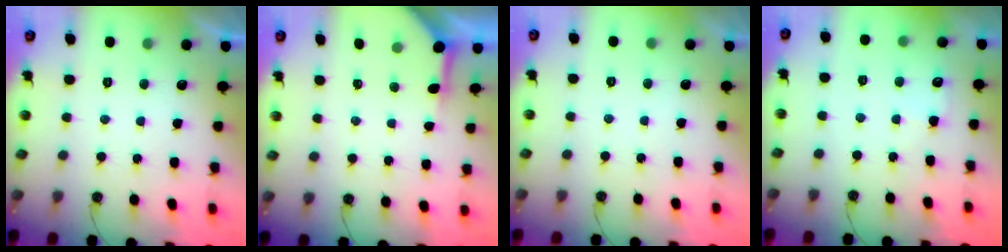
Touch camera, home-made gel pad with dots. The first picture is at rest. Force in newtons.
{"total": 3.8, "press": 3.8, "slide": 0.4}
{"total": 0.0}
{"total": 3.9, "press": 3.9, "slide": 0.5}